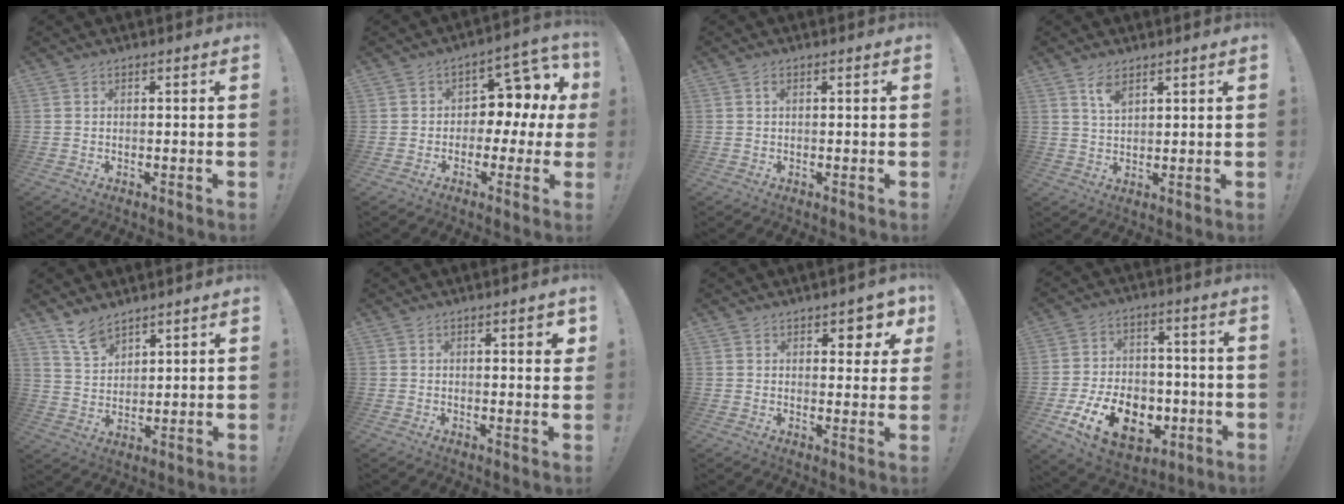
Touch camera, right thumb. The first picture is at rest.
{"total": 7.9, "force": [1.2, 5.4, 5.6], "torque": [-0.074, -0.018, 0.020]}
{"total": 0.7, "force": [0.2, 0.5, 0.5], "torque": [-0.012, 0.002, 0.003]}
{"total": 4.7, "force": [3.0, 2.2, 2.9], "torque": [-0.047, -0.014, 0.052]}
{"total": 7.4, "force": [6.3, 3.1, 2.3], "torque": [-0.048, -0.040, 0.121]}
{"total": 2.4, "force": [1.3, 0.3, 2.0], "torque": [-0.018, -0.008, 0.017]}
{"total": 4.8, "force": [3.1, 2.5, 2.7], "torque": [-0.014, -0.025, 0.050]}
{"total": 17.2, "force": [-6.5, 11.7, 10.9], "torque": [-0.182, 0.045, -0.100]}